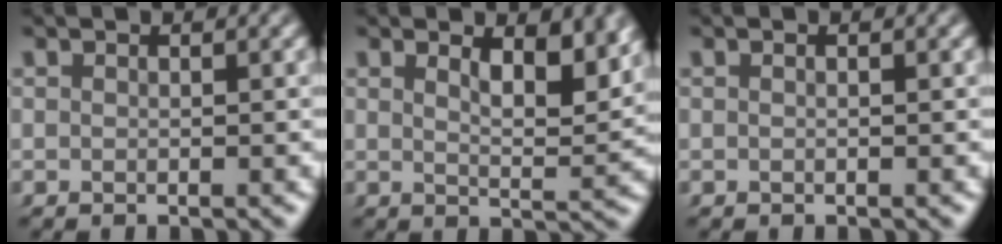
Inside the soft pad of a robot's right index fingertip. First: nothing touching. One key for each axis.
{"total": 3.6, "fx": 2.4, "fy": 0.4, "fz": 2.7, "tx": -0.038, "ty": -0.009, "tz": 0.040}
{"total": 0.0}